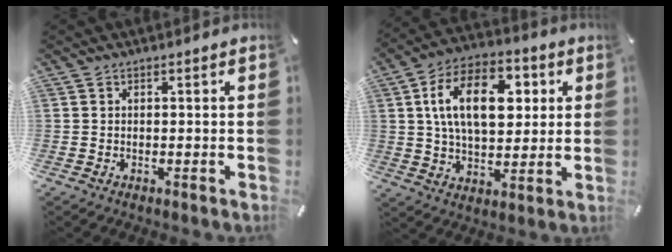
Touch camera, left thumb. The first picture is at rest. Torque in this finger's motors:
{"motor_torque": [2.52, 2.48, 1.82, -0.95, 0.19]}